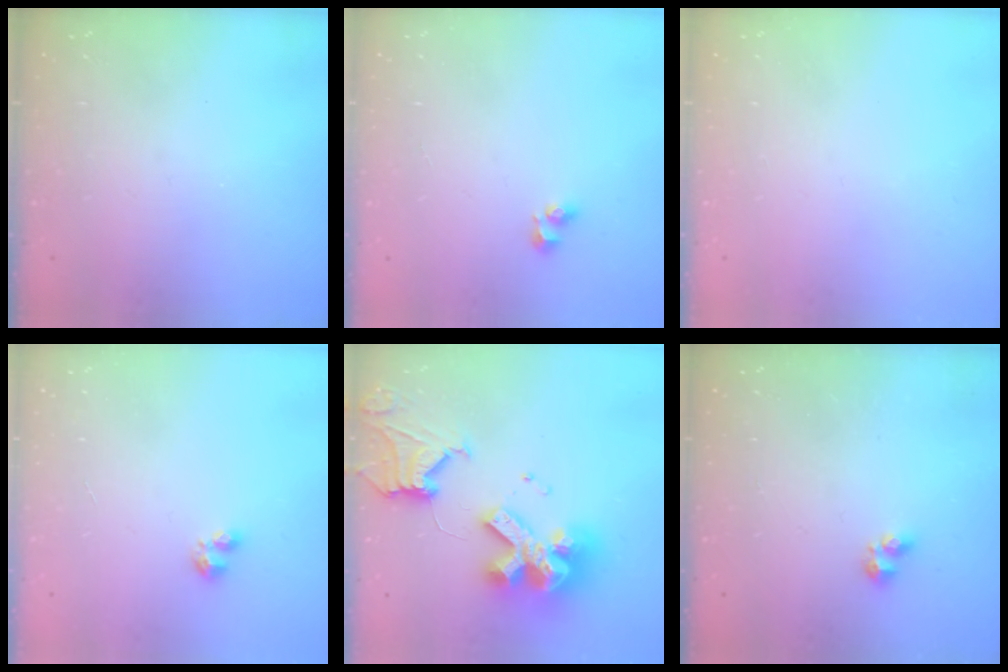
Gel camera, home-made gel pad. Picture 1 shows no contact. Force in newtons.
{"total": 4.6, "press": 4.3, "slide": 1.8}
{"total": 0.0}
{"total": 2.8, "press": 2.8, "slide": 0.5}
{"total": 21.2, "press": 21.1, "slide": 2.3}
{"total": 2.8, "press": 2.7, "slide": 0.5}